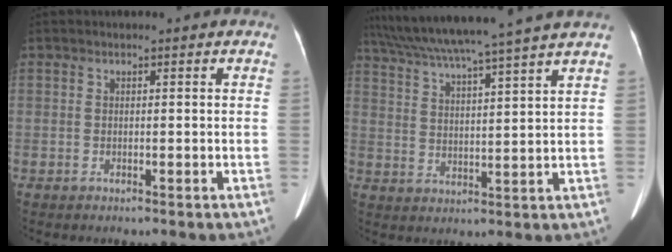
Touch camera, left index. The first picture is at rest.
{"total": 17.3, "force": [14.8, -1.7, 8.8], "torque": [-0.160, 0.006, 0.220]}